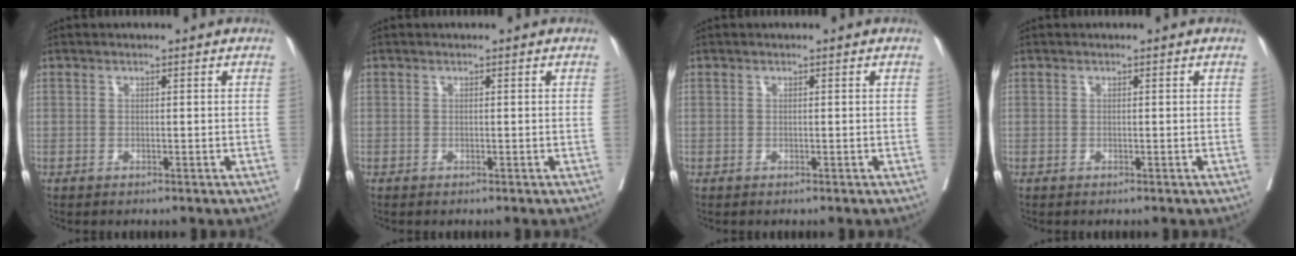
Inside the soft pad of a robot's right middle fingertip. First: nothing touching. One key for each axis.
{"total": 0.0}
{"total": 0.0}
{"total": 0.0}